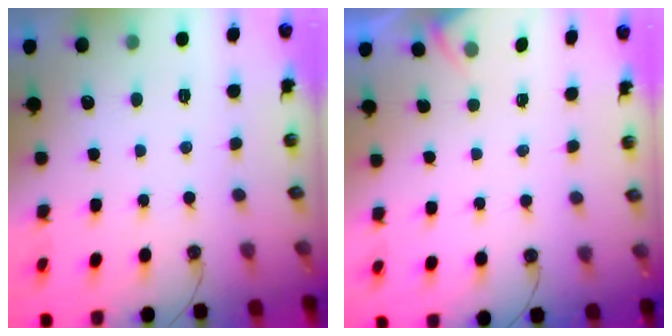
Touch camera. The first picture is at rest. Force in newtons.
{"total": 2.0, "press": 1.9, "slide": 0.4}